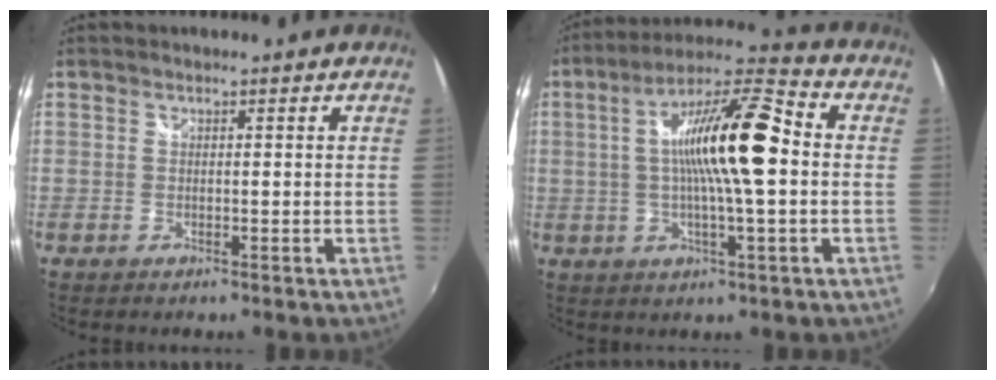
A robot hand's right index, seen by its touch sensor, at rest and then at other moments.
{"total": 15.7, "force": [0.7, 2.6, 15.5], "torque": [-0.274, 0.016, 0.001]}